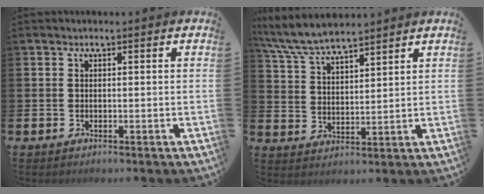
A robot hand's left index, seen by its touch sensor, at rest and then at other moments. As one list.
[{"total": 7.0, "force": [6.6, 1.0, 2.0], "torque": [-0.068, -0.025, 0.122]}]